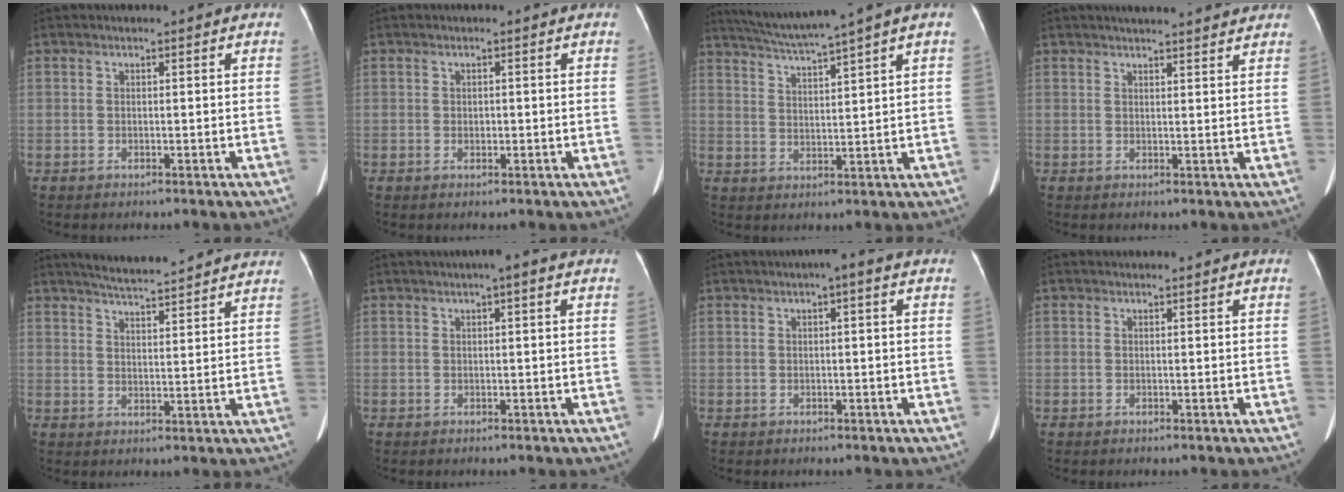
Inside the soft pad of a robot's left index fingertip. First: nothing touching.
{"total": 0.8, "force": [-0.3, 0.6, 0.5], "torque": [-0.013, -0.002, -0.005]}
{"total": 8.5, "force": [6.9, -2.0, 4.6], "torque": [-0.081, 0.008, 0.117]}
{"total": 9.6, "force": [8.7, 1.0, 4.1], "torque": [-0.054, 0.017, 0.098]}
{"total": 12.6, "force": [11.6, 0.7, 4.9], "torque": [-0.078, 0.017, 0.151]}
{"total": 2.0, "force": [1.0, 0.2, 1.7], "torque": [-0.030, 0.012, 0.012]}
{"total": 1.9, "force": [0.7, 0.3, 1.7], "torque": [-0.027, 0.012, 0.005]}
{"total": 1.0, "force": [1.0, 0.0, 0.2], "torque": [-0.009, 0.013, 0.014]}